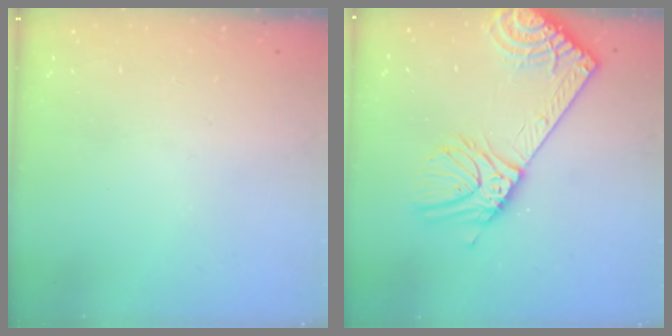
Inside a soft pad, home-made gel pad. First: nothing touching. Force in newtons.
{"total": 16.6, "press": 16.2, "slide": 4.0}